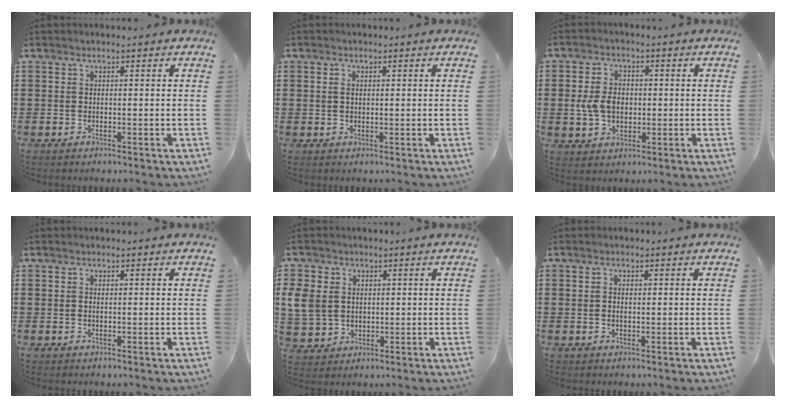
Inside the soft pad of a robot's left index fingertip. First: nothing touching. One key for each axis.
{"total": 1.3, "fx": 0.3, "fy": 0.7, "fz": 1.0, "tx": -0.022, "ty": 0.006, "tz": 0.005}
{"total": 5.2, "fx": -0.2, "fy": 3.7, "fz": 3.7, "tx": -0.090, "ty": 0.006, "tz": -0.009}
{"total": 0.0}
{"total": 5.3, "fx": 0.8, "fy": 4.7, "fz": 2.5, "tx": -0.091, "ty": 0.004, "tz": 0.008}
{"total": 1.1, "fx": 0.0, "fy": 0.5, "fz": 1.0, "tx": -0.020, "ty": 0.003, "tz": 0.000}